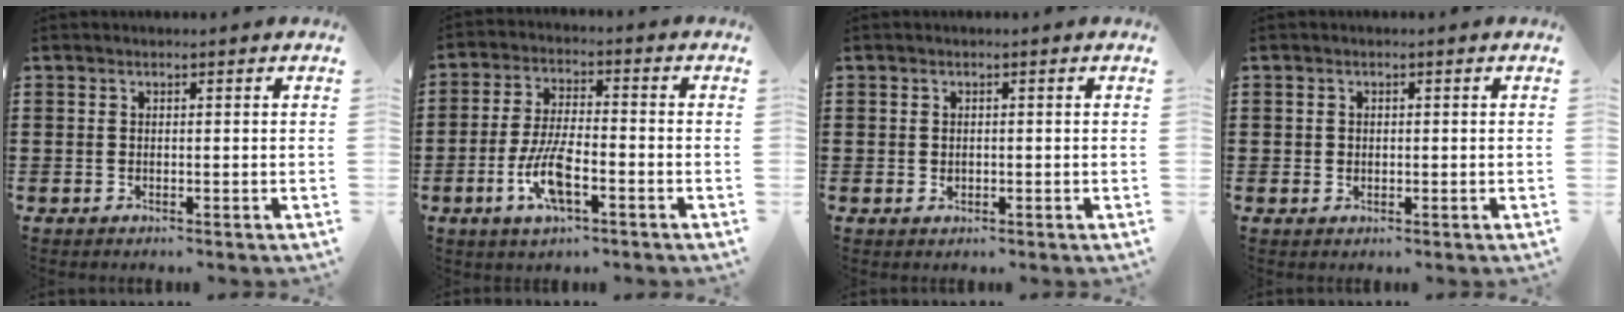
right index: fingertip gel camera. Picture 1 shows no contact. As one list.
[{"total": 8.4, "force": [-3.2, 2.8, 7.2], "torque": [-0.157, -0.010, -0.061]}, {"total": 0.9, "force": [0.0, 0.7, 0.6], "torque": [-0.013, 0.004, -0.002]}, {"total": 0.8, "force": [0.2, 0.7, 0.3], "torque": [-0.007, 0.005, 0.003]}]